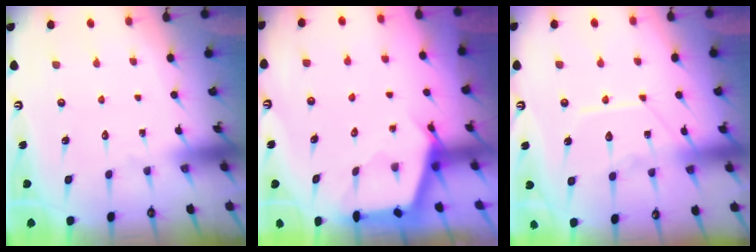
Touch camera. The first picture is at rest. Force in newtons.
{"total": 2.7, "press": 2.6, "slide": 0.4}
{"total": 10.5, "press": 10.4, "slide": 0.9}